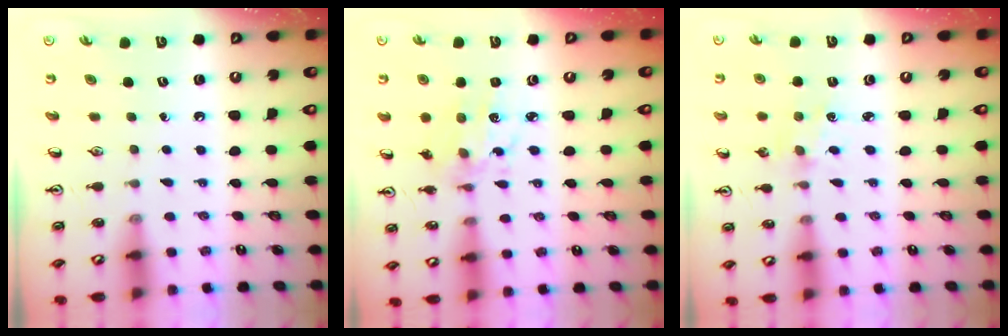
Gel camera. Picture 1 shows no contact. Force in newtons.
{"total": 7.8, "press": 7.7, "slide": 0.7}
{"total": 1.9, "press": 1.8, "slide": 0.3}